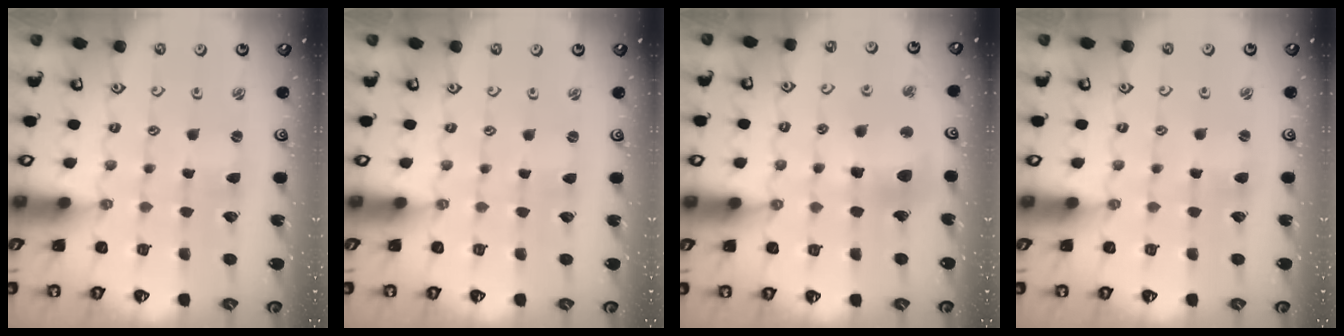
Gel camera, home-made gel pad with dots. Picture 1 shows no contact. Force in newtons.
{"total": 0.0}
{"total": 11.3, "press": 11.2, "slide": 1.4}
{"total": 2.1, "press": 2.1, "slide": 0.3}